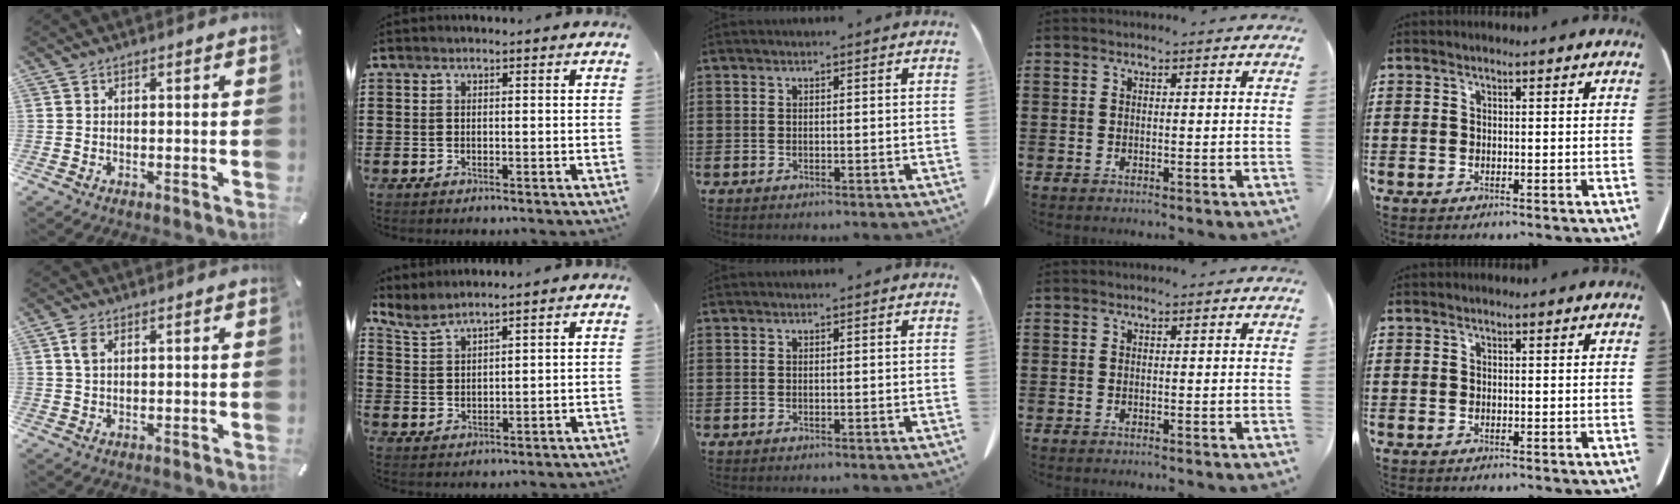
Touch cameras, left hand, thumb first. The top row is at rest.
{"thumb": {"total": 3.1, "force": [1.2, 1.7, 2.3], "torque": [-0.051, 0.005, 0.020]}, "index": {"total": 3.5, "force": [3.2, 0.4, 1.3], "torque": [-0.036, -0.010, 0.059]}}